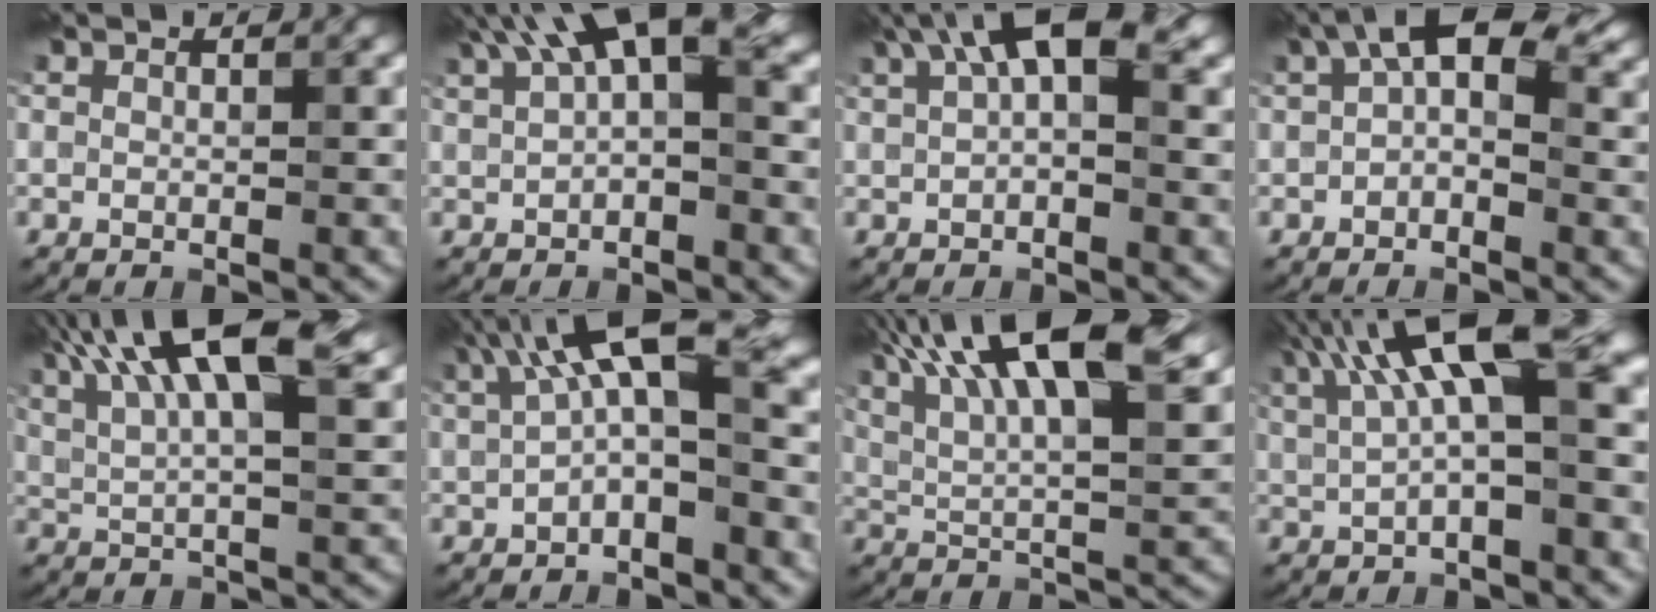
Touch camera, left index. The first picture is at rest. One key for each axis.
{"total": 6.5, "fx": 3.0, "fy": 2.3, "fz": 5.3, "tx": -0.084, "ty": 0.016, "tz": 0.043}
{"total": 6.8, "fx": 3.0, "fy": 2.7, "fz": 5.4, "tx": -0.084, "ty": 0.019, "tz": 0.040}
{"total": 6.7, "fx": 1.9, "fy": 3.6, "fz": 5.4, "tx": -0.076, "ty": 0.018, "tz": 0.017}
{"total": 13.3, "fx": 6.8, "fy": 4.0, "fz": 10.7, "tx": -0.174, "ty": 0.026, "tz": 0.099}
{"total": 7.1, "fx": 1.8, "fy": 2.3, "fz": 6.5, "tx": -0.106, "ty": 0.015, "tz": 0.019}
{"total": 15.4, "fx": 8.1, "fy": 4.9, "fz": 12.2, "tx": -0.194, "ty": 0.021, "tz": 0.123}
{"total": 10.0, "fx": 3.4, "fy": 2.8, "fz": 8.9, "tx": -0.156, "ty": 0.016, "tz": 0.053}